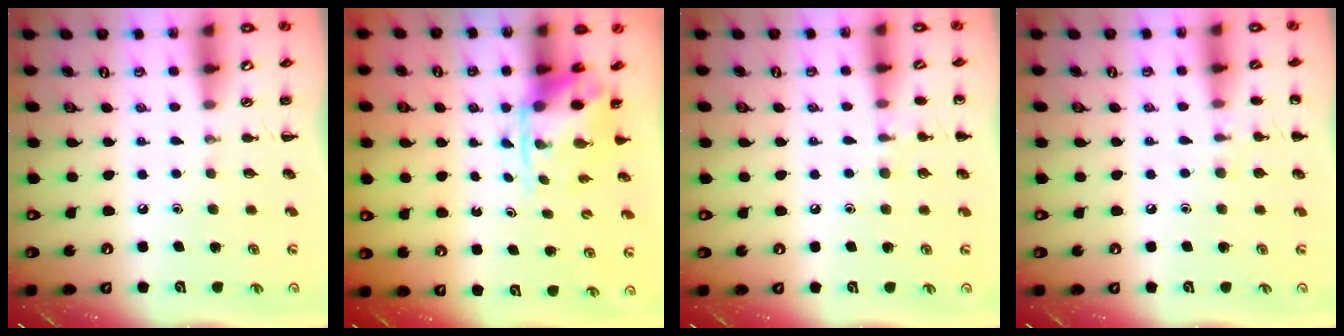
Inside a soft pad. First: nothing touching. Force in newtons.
{"total": 3.9, "press": 3.7, "slide": 1.1}
{"total": 6.7, "press": 6.4, "slide": 1.8}
{"total": 6.3, "press": 6.1, "slide": 1.7}